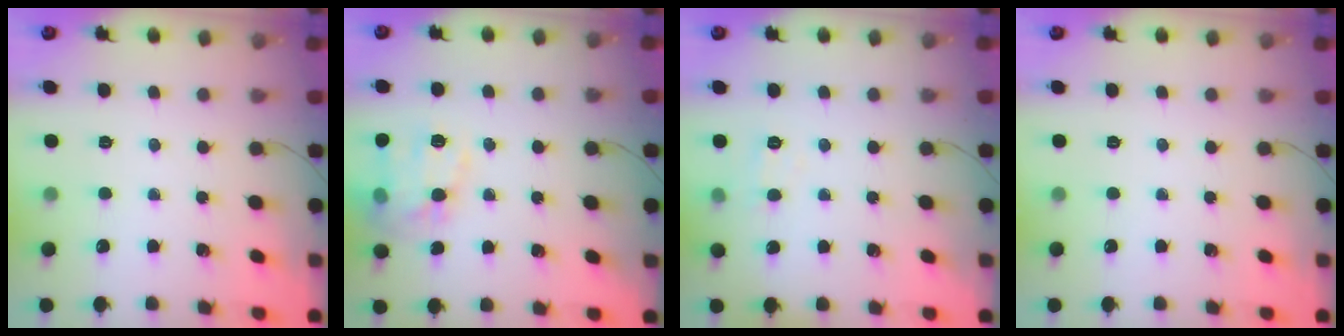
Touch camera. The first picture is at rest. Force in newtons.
{"total": 14.8, "press": 14.8, "slide": 0.7}
{"total": 3.9, "press": 3.7, "slide": 1.3}
{"total": 0.0}